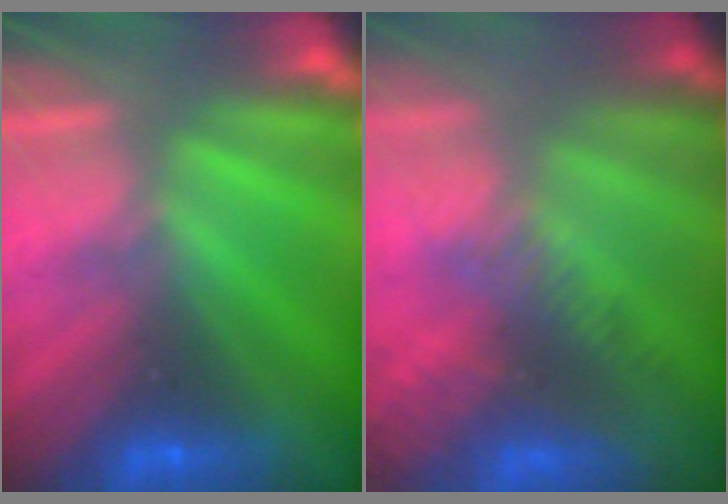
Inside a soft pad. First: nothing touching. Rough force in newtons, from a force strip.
{"total": 13.7}